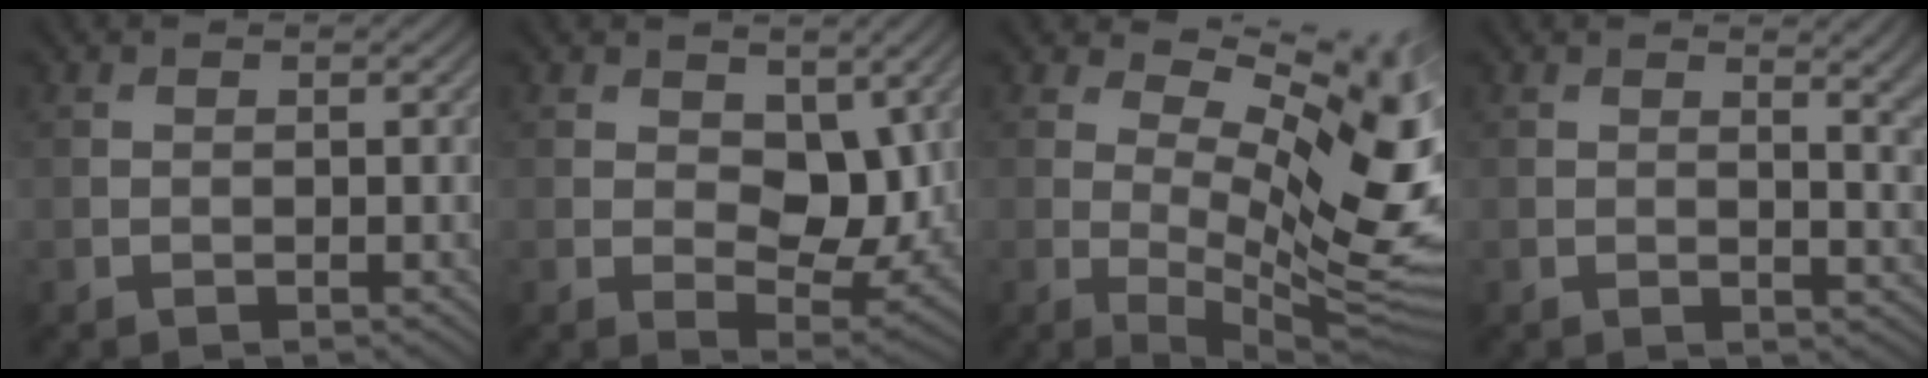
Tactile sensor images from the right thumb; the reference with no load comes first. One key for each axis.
{"total": 7.6, "fx": 2.0, "fy": 4.6, "fz": 5.7, "tx": -0.096, "ty": -0.015, "tz": 0.025}
{"total": 15.3, "fx": 4.6, "fy": 6.3, "fz": 13.2, "tx": -0.198, "ty": 0.006, "tz": 0.080}
{"total": 5.2, "fx": 2.0, "fy": 1.7, "fz": 4.5, "tx": -0.049, "ty": 0.004, "tz": 0.028}